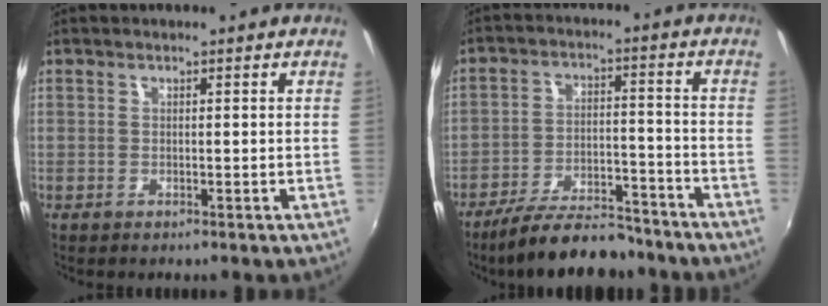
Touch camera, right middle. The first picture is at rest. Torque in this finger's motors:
{"motor_torque": [1.07, -1.07, 0.30, 0.21]}